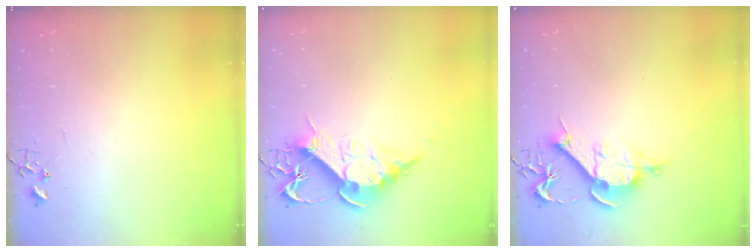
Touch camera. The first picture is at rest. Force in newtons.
{"total": 12.6, "press": 12.6, "slide": 1.2}
{"total": 9.9, "press": 9.9, "slide": 0.6}